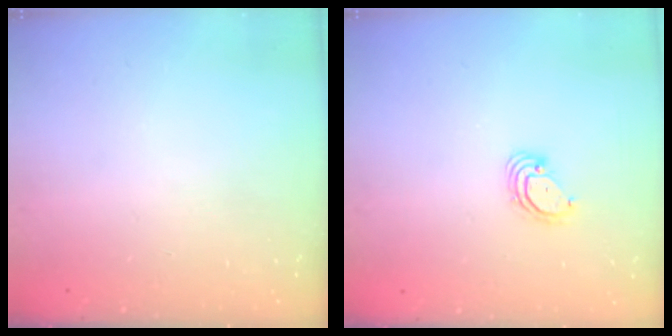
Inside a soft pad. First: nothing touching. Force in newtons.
{"total": 3.7, "press": 3.7, "slide": 0.2}